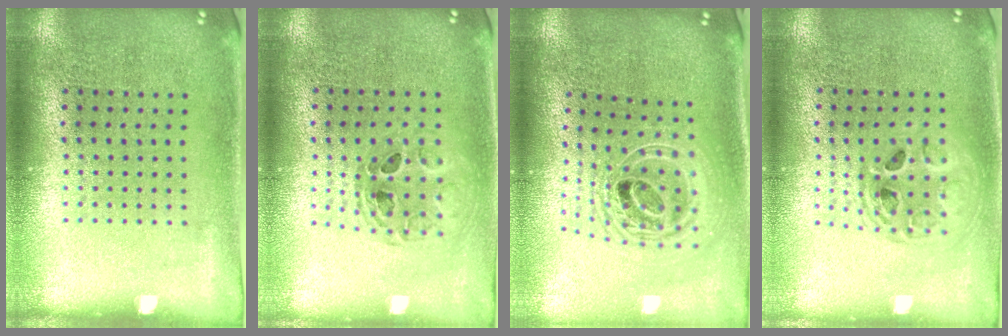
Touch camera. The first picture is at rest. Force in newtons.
{"total": 0.8, "press": 0.8, "slide": 0.1}
{"total": 2.4, "press": 1.8, "slide": 1.6}
{"total": 1.4, "press": 1.2, "slide": 0.7}